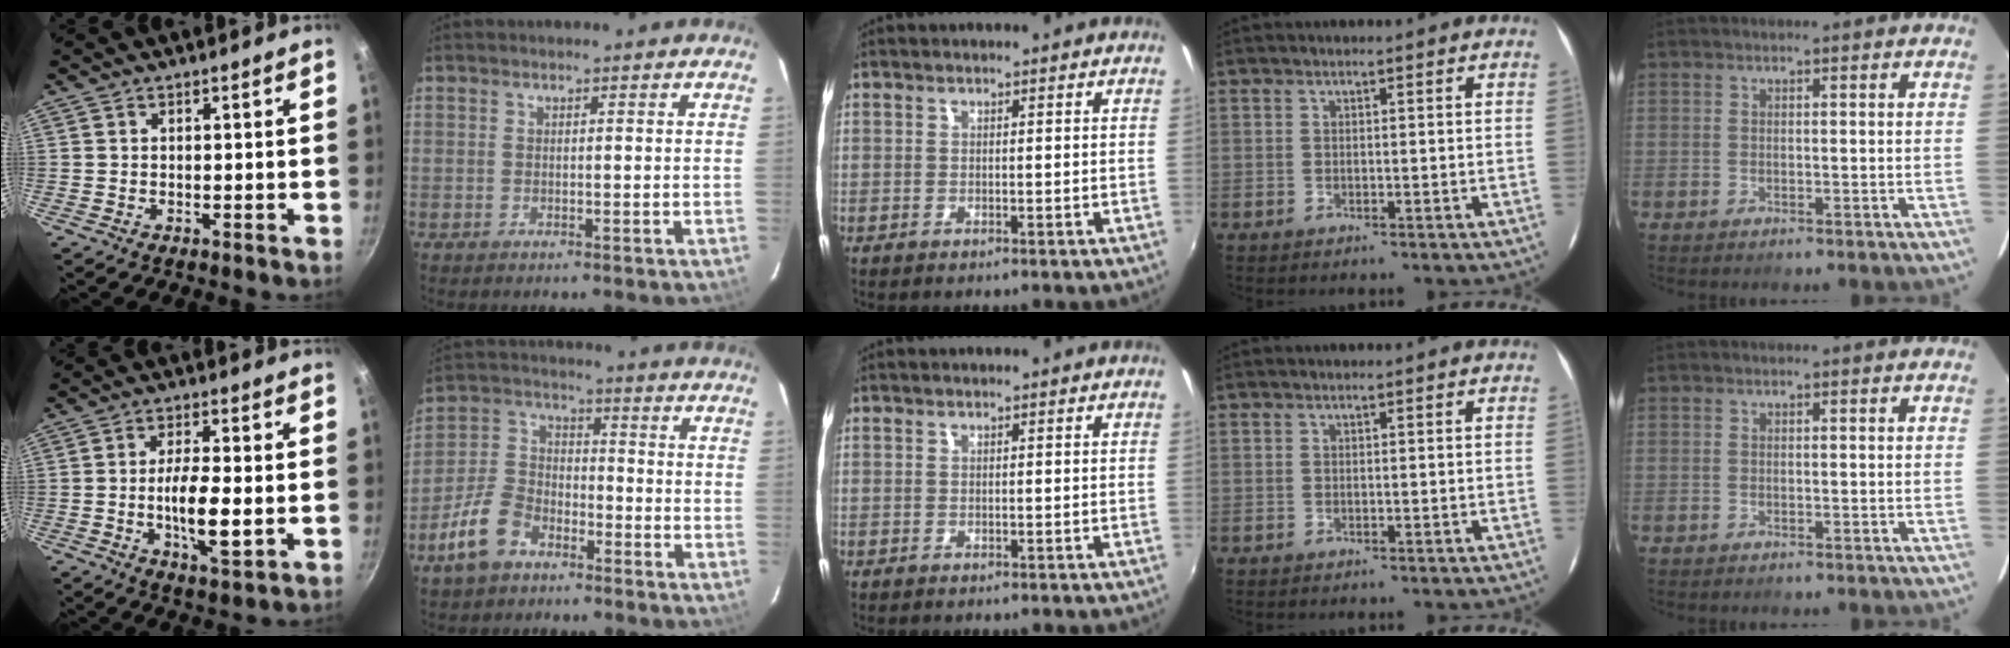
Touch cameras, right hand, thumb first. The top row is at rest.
{"thumb": {"total": 9.9, "force": [-1.4, 3.3, 9.3], "torque": [-0.166, 0.003, -0.025]}, "index": {"total": 10.4, "force": [-6.6, 6.0, 5.4], "torque": [-0.122, 0.019, -0.124]}}